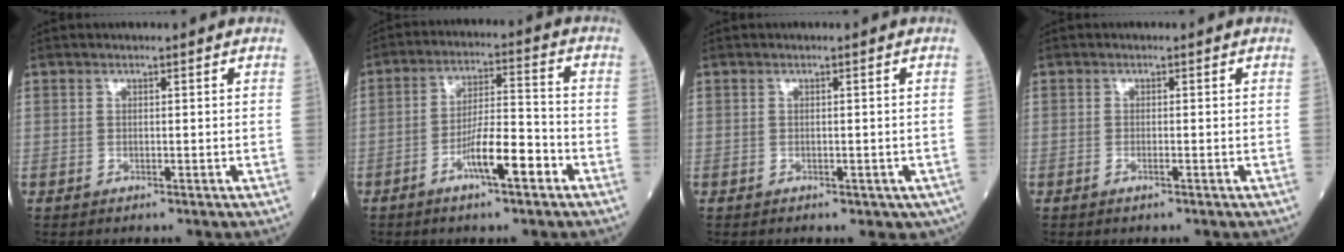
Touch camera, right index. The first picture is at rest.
{"total": 8.2, "force": [-4.1, 1.2, 7.0], "torque": [-0.125, 0.005, -0.070]}
{"total": 3.1, "force": [-1.8, 1.9, 1.7], "torque": [-0.009, -0.002, -0.020]}
{"total": 0.6, "force": [-0.3, 0.0, 0.5], "torque": [-0.011, -0.001, -0.003]}